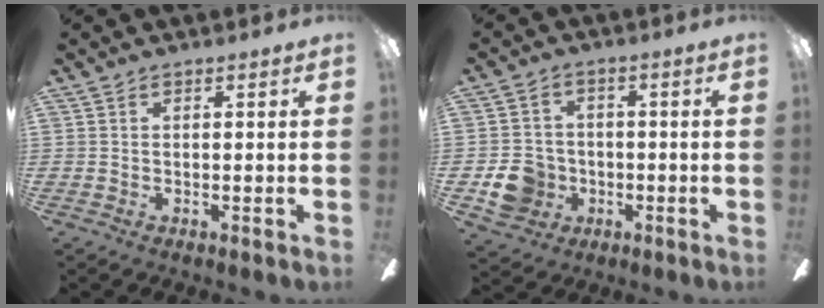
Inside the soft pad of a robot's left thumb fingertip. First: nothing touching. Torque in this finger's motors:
{"motor_torque": [-0.09, 0.13, 0.23, -0.21, 0.01]}